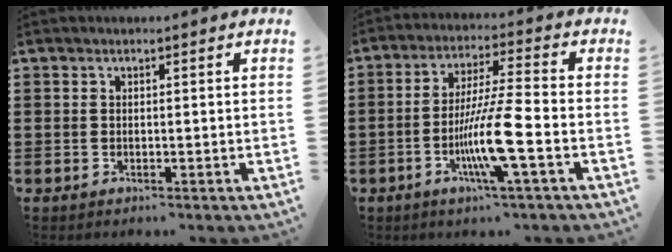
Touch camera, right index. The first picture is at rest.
{"total": 10.1, "force": [-3.6, 0.2, 9.4], "torque": [-0.189, -0.015, -0.074]}